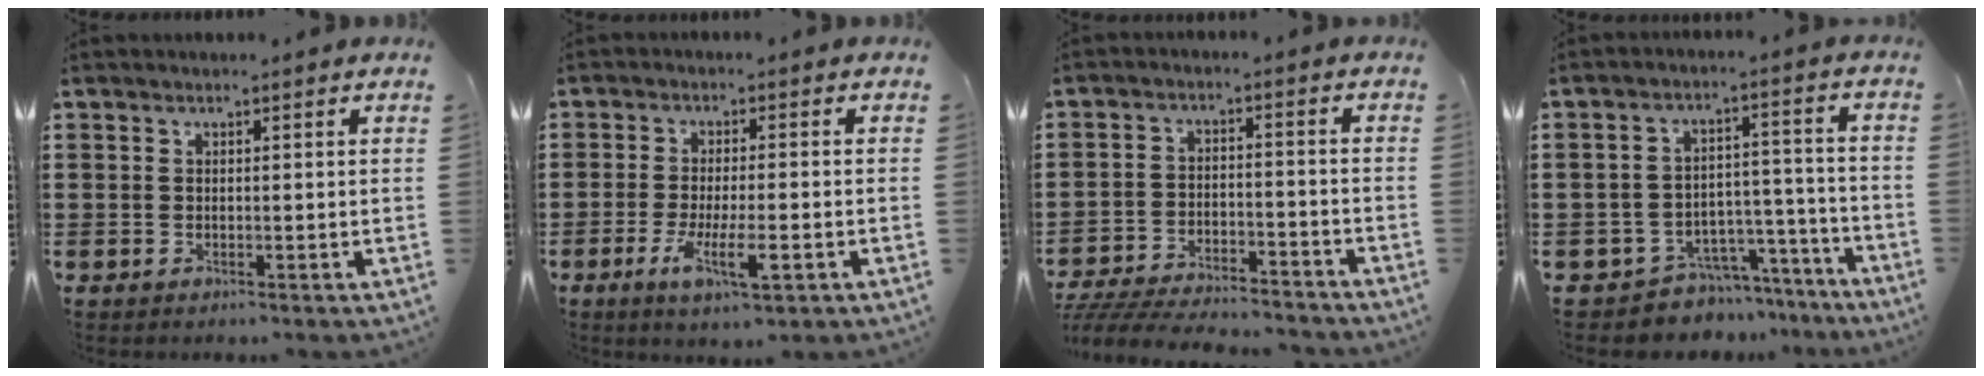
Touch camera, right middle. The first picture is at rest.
{"total": 6.4, "force": [-2.6, 1.6, 5.7], "torque": [-0.109, -0.010, -0.046]}
{"total": 6.4, "force": [-6.2, 0.5, 1.2], "torque": [-0.034, 0.002, -0.125]}
{"total": 6.0, "force": [-5.5, 2.3, 0.5], "torque": [-0.011, 0.027, -0.107]}